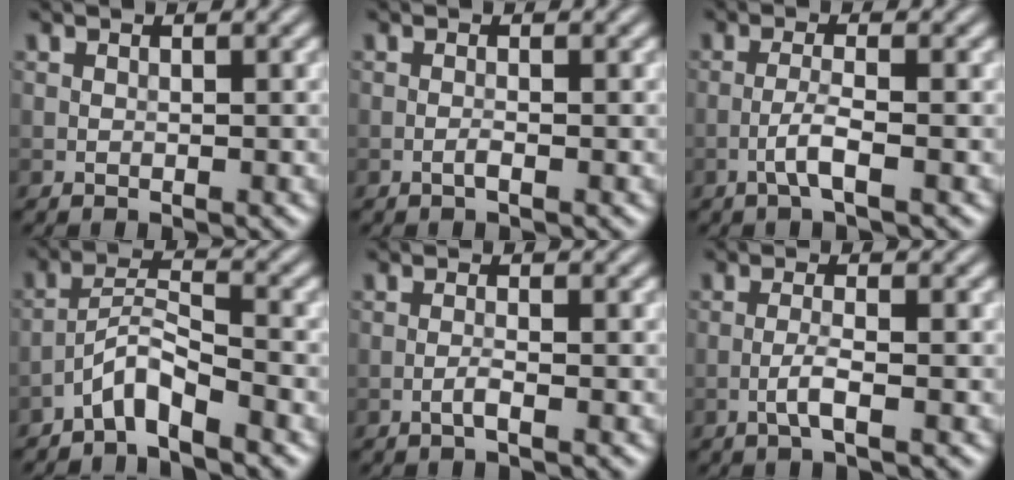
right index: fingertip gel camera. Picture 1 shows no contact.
{"total": 0.7, "force": [-0.4, 0.1, 0.6], "torque": [-0.014, 0.000, -0.010]}
{"total": 2.2, "force": [-1.1, 0.1, 1.9], "torque": [-0.040, 0.007, -0.027]}
{"total": 3.3, "force": [-2.7, 0.4, 1.9], "torque": [-0.036, 0.012, -0.059]}
{"total": 1.1, "force": [-0.6, 0.1, 1.0], "torque": [-0.018, 0.005, -0.015]}
{"total": 1.8, "force": [-0.8, 0.1, 1.6], "torque": [-0.035, 0.006, -0.021]}